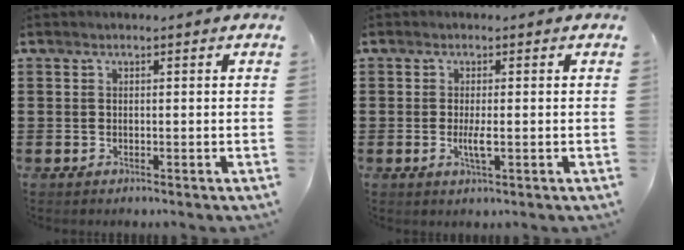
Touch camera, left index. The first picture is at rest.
{"total": 2.7, "force": [-0.4, 0.4, 2.6], "torque": [-0.053, -0.005, -0.009]}